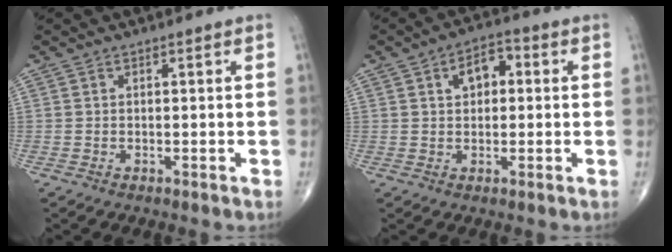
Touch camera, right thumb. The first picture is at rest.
{"total": 5.9, "force": [1.5, 3.7, 4.4], "torque": [-0.052, 0.013, 0.015]}